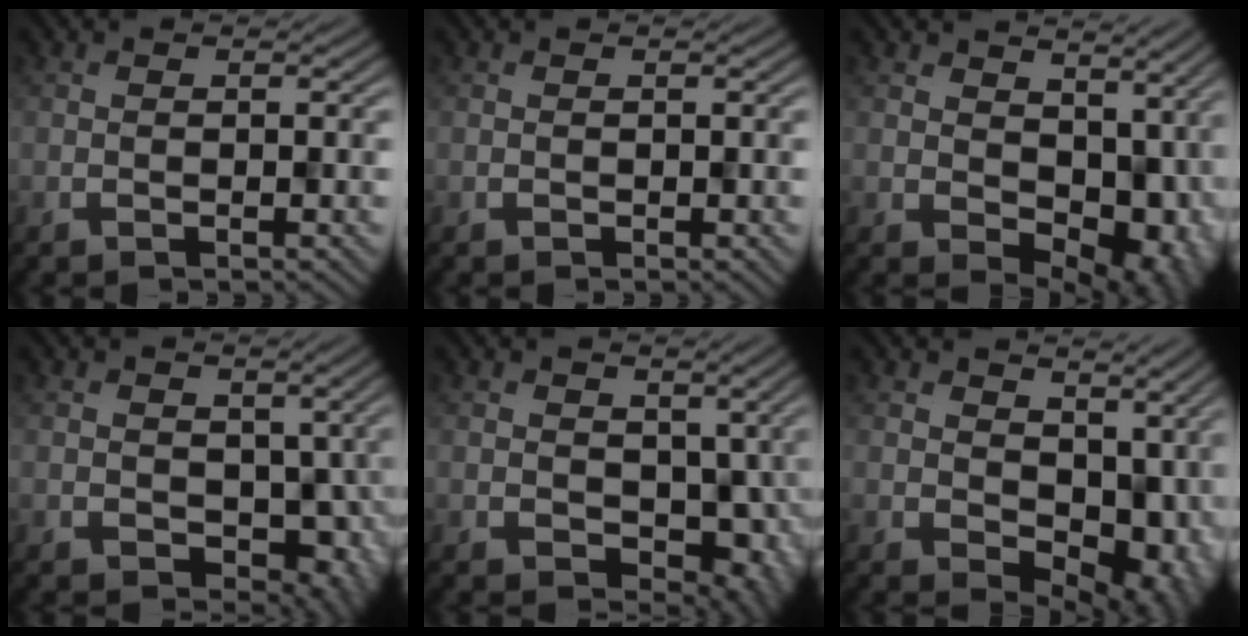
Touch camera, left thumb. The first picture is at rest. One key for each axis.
{"total": 0.0}
{"total": 9.0, "fx": 1.0, "fy": 6.6, "fz": 6.0, "tx": -0.073, "ty": -0.032, "tz": 0.031}
{"total": 5.5, "fx": -0.6, "fy": 4.6, "fz": 2.9, "tx": -0.042, "ty": -0.034, "tz": 0.009}
{"total": 6.6, "fx": -0.5, "fy": 5.5, "fz": 3.6, "tx": -0.035, "ty": -0.035, "tz": 0.010}
{"total": 9.2, "fx": 1.4, "fy": 6.8, "fz": 6.1, "tx": -0.074, "ty": -0.033, "tz": 0.038}